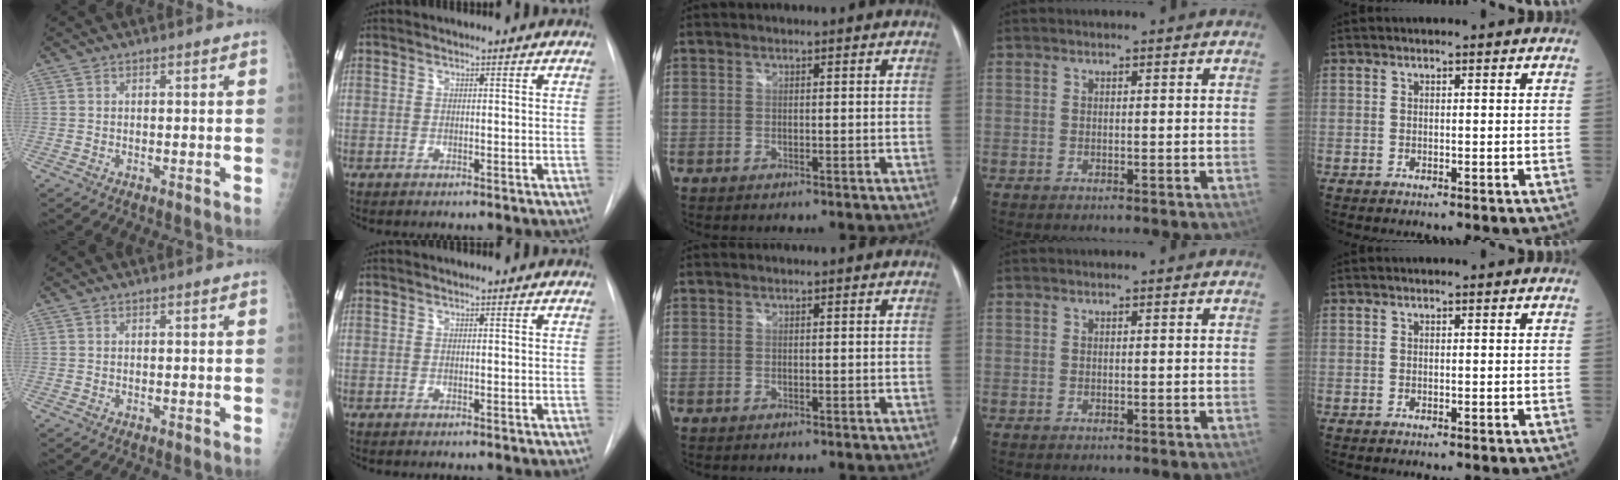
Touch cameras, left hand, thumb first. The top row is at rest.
{}